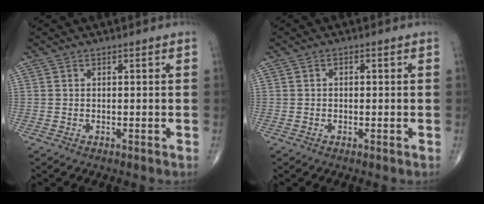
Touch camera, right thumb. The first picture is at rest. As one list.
[{"total": 0.6, "force": [0.0, 0.5, 0.4], "torque": [-0.002, 0.002, -0.002]}]